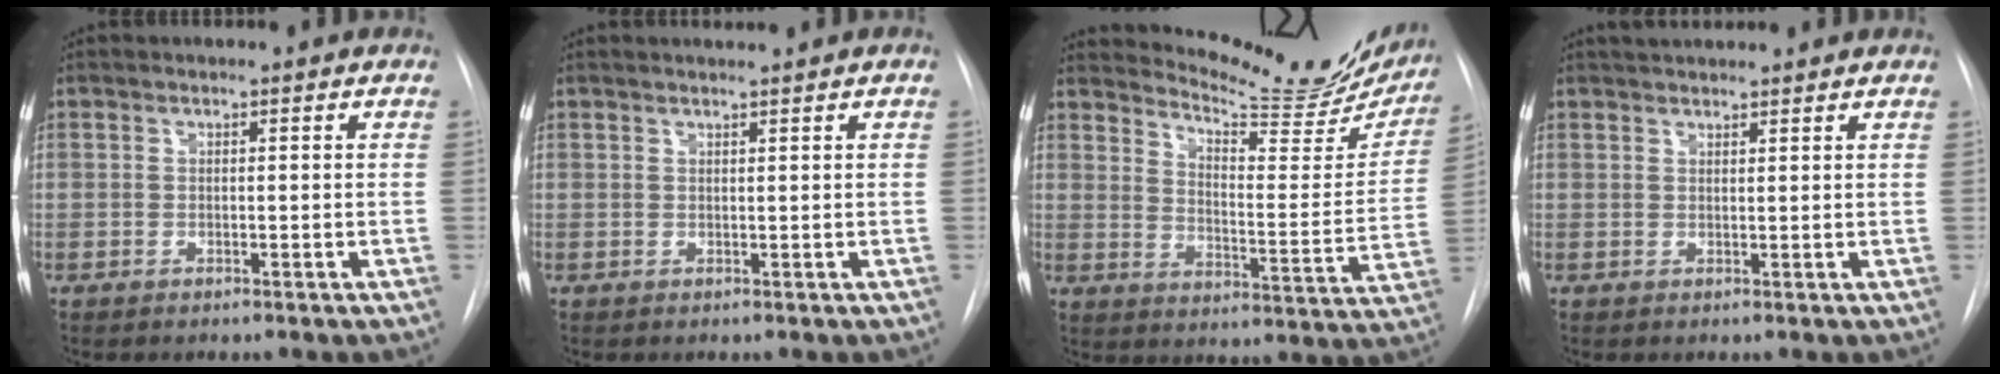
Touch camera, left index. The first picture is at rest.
{"total": 1.8, "force": [1.6, -0.5, 0.6], "torque": [-0.007, 0.004, 0.030]}
{"total": 19.9, "force": [18.5, 3.1, 6.5], "torque": [-0.088, -0.077, 0.232]}
{"total": 6.0, "force": [5.6, 0.8, 2.0], "torque": [-0.031, 0.035, 0.076]}